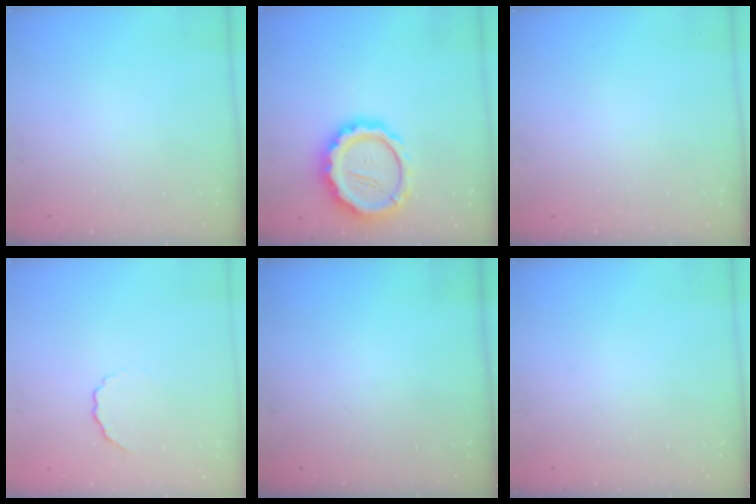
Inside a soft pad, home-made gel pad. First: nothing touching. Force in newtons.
{"total": 15.6, "press": 15.4, "slide": 2.8}
{"total": 0.0}
{"total": 3.4, "press": 3.4, "slide": 0.7}
{"total": 0.0}
{"total": 0.0}